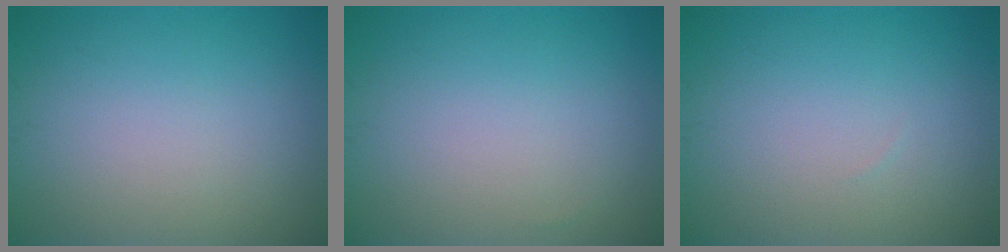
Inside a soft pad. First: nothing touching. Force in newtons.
{"total": 0.0}
{"total": 0.0}